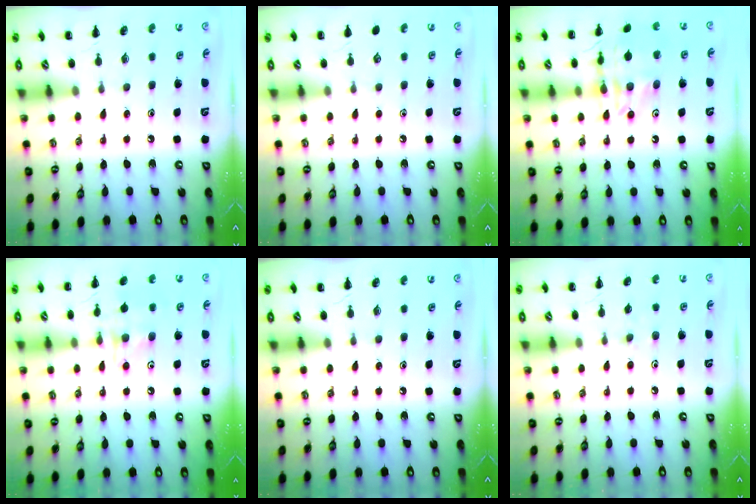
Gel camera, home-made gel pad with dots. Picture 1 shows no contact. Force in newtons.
{"total": 0.0}
{"total": 15.4, "press": 15.3, "slide": 1.2}
{"total": 10.9, "press": 10.8, "slide": 1.5}
{"total": 0.0}
{"total": 4.5, "press": 4.1, "slide": 1.7}